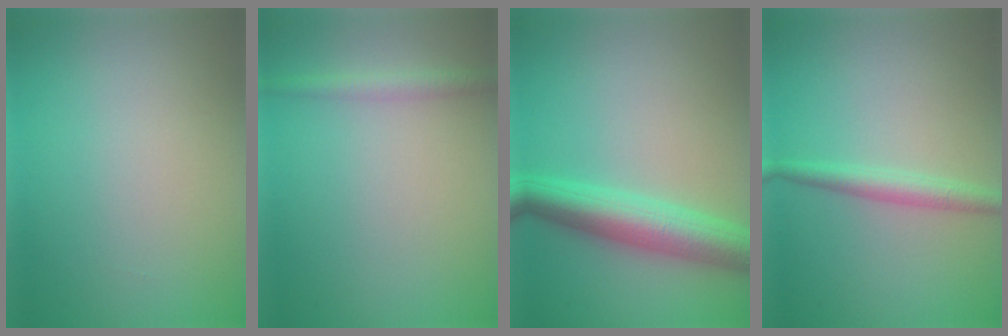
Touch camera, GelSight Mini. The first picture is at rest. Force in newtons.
{"total": 1.6, "press": 1.6, "slide": 0.1}
{"total": 6.1, "press": 6.1, "slide": 0.1}
{"total": 2.2, "press": 2.2, "slide": 0.1}